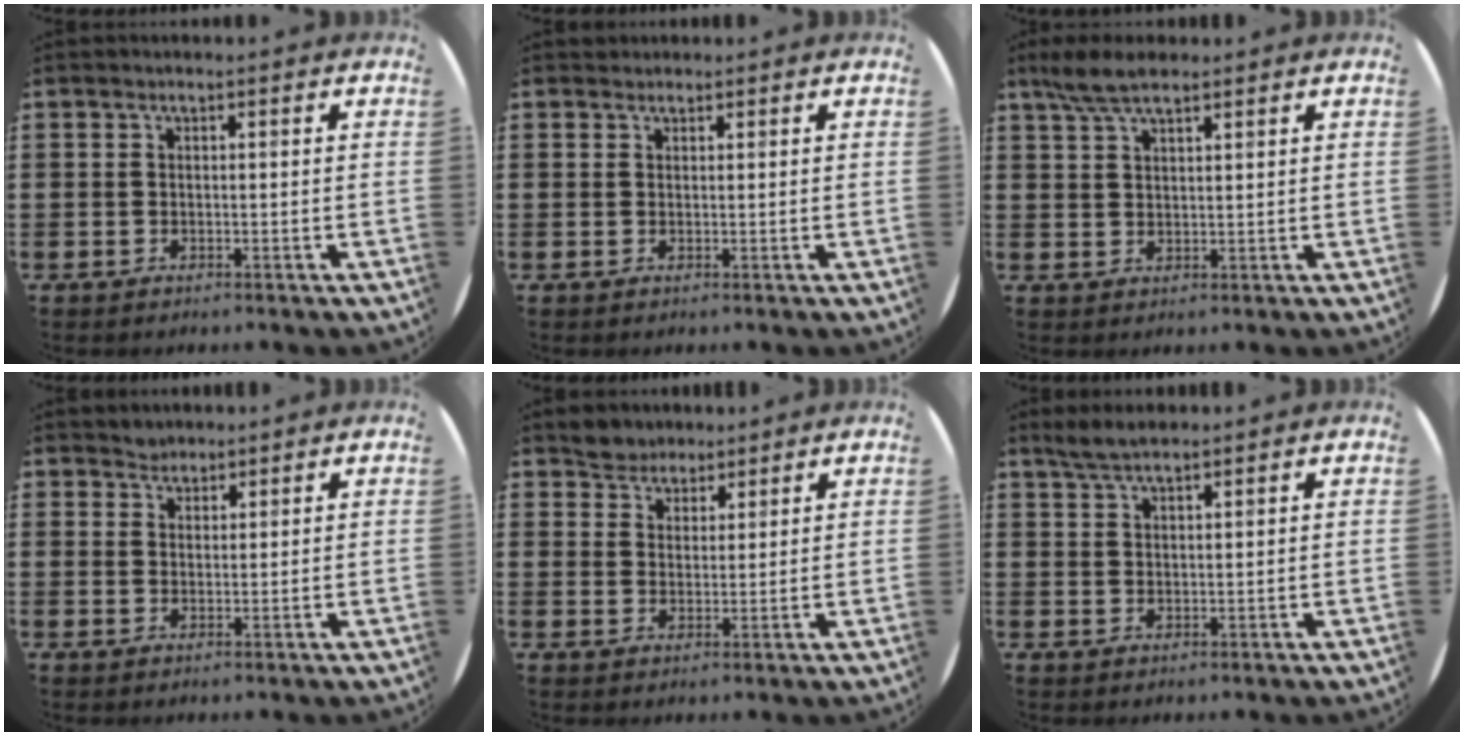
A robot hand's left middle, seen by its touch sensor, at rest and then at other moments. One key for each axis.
{"total": 0.7, "fx": 0.6, "fy": 0.2, "fz": -0.1, "tx": 0.002, "ty": 0.004, "tz": 0.013}
{"total": 4.9, "fx": 3.8, "fy": 1.3, "fz": 2.7, "tx": -0.061, "ty": 0.002, "tz": 0.070}
{"total": 1.8, "fx": 1.7, "fy": 0.6, "fz": -0.3, "tx": 0.003, "ty": 0.002, "tz": 0.035}
{"total": 3.6, "fx": 3.2, "fy": 1.4, "fz": -0.7, "tx": 0.000, "ty": 0.000, "tz": 0.063}
{"total": 3.0, "fx": 2.6, "fy": 0.6, "fz": 1.3, "tx": -0.029, "ty": 0.003, "tz": 0.048}